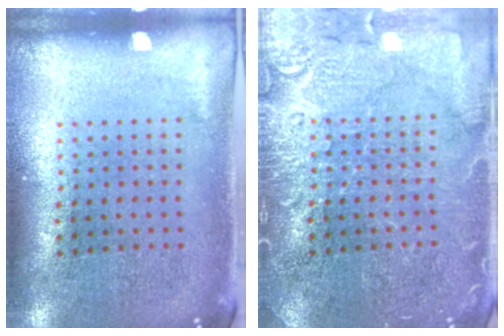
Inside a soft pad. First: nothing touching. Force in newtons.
{"total": 4.8, "press": 4.7, "slide": 0.8}